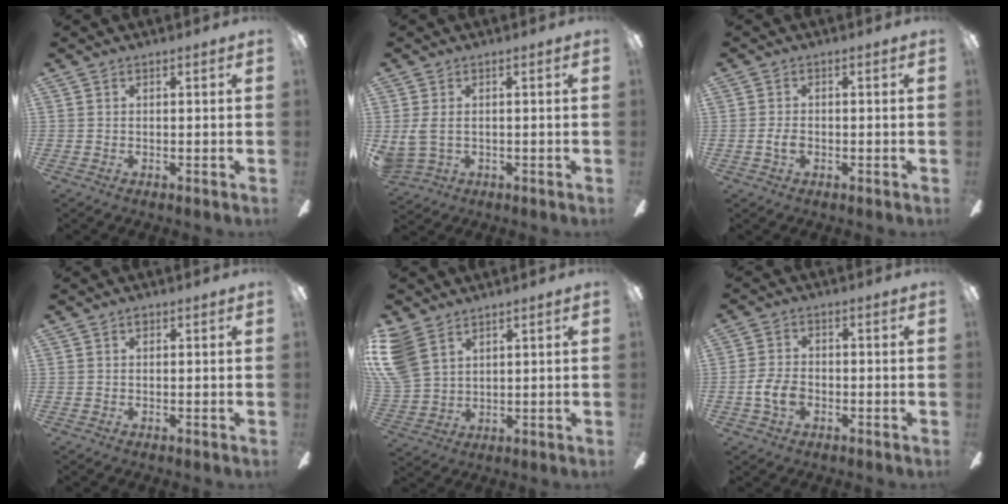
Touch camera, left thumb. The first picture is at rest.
{"total": 4.4, "force": [0.3, 3.1, 3.1], "torque": [-0.071, 0.005, 0.006]}
{"total": 2.2, "force": [-0.5, 1.3, 1.7], "torque": [-0.037, 0.003, -0.012]}
{"total": 0.7, "force": [0.4, 0.5, 0.3], "torque": [-0.008, 0.001, 0.008]}
{"total": 11.1, "force": [6.0, 7.1, 6.0], "torque": [-0.155, -0.006, 0.118]}
{"total": 5.8, "force": [-1.9, 3.8, 4.0], "torque": [-0.081, 0.011, -0.036]}